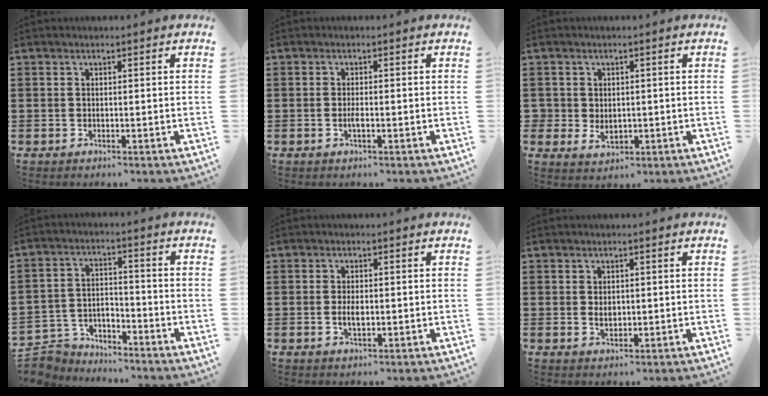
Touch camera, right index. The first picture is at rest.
{"total": 1.5, "force": [-0.4, 0.4, 1.4], "torque": [-0.033, -0.003, -0.010]}
{"total": 2.5, "force": [-0.2, 2.2, 1.3], "torque": [-0.032, 0.004, -0.005]}
{"total": 5.5, "force": [-5.3, 1.3, 0.1], "torque": [-0.015, 0.010, -0.112]}
{"total": 2.6, "force": [-0.3, 1.2, 2.3], "torque": [-0.043, 0.002, -0.004]}
{"total": 1.8, "force": [0.1, 1.2, 1.4], "torque": [-0.027, 0.006, 0.002]}